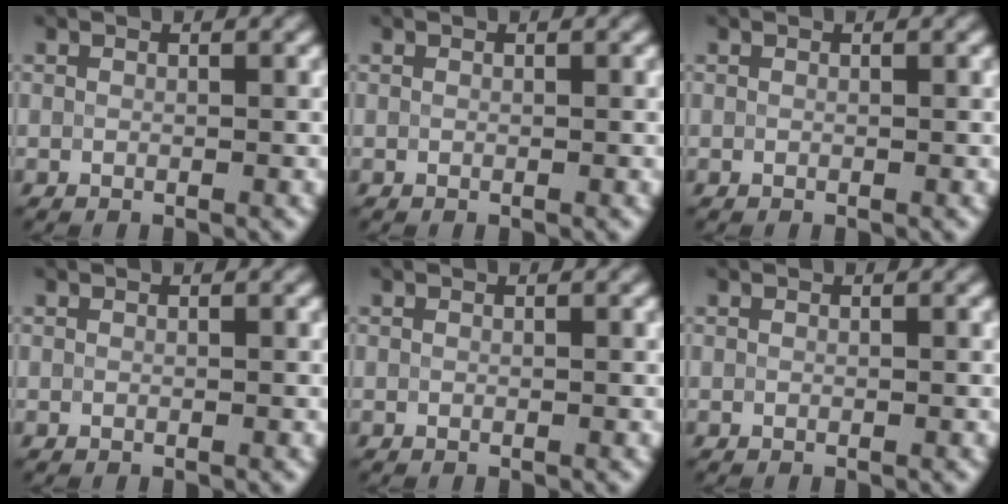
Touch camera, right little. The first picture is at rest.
{"total": 0.0}
{"total": 0.0}
{"total": 0.0}
{"total": 0.0}
{"total": 0.0}